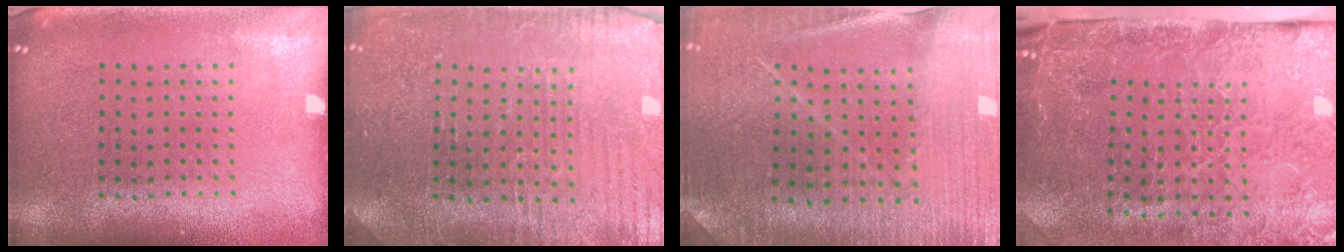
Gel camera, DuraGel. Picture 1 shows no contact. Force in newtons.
{"total": 3.4, "press": 3.4, "slide": 0.5}
{"total": 2.3, "press": 2.3, "slide": 0.1}
{"total": 4.8, "press": 3.6, "slide": 3.1}